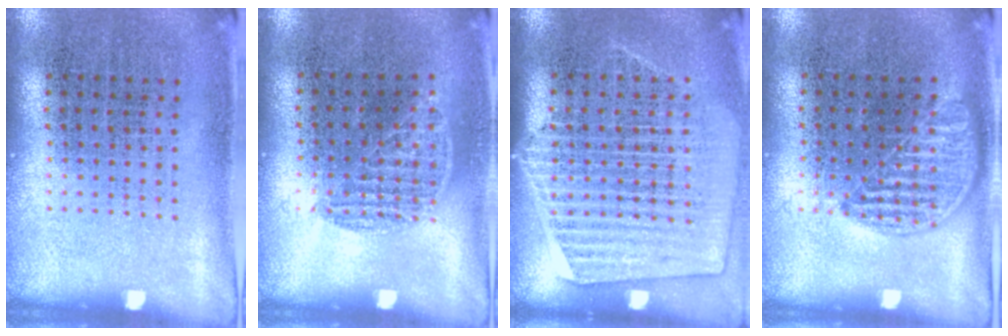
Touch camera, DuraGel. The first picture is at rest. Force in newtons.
{"total": 0.7, "press": 0.6, "slide": 0.4}
{"total": 1.6, "press": 1.4, "slide": 0.7}
{"total": 0.9, "press": 0.8, "slide": 0.4}